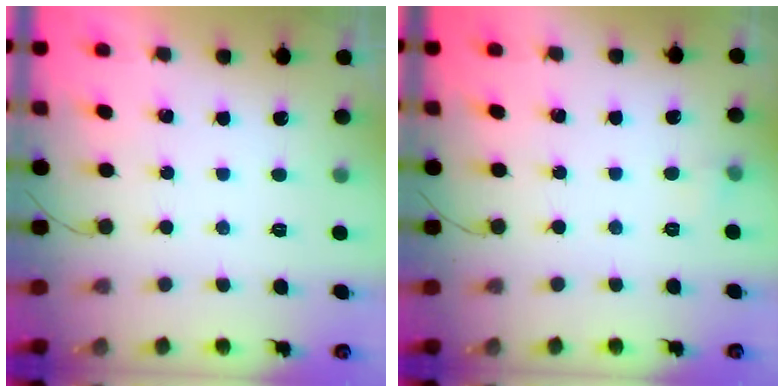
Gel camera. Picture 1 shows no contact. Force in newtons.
{"total": 3.2, "press": 3.0, "slide": 1.1}